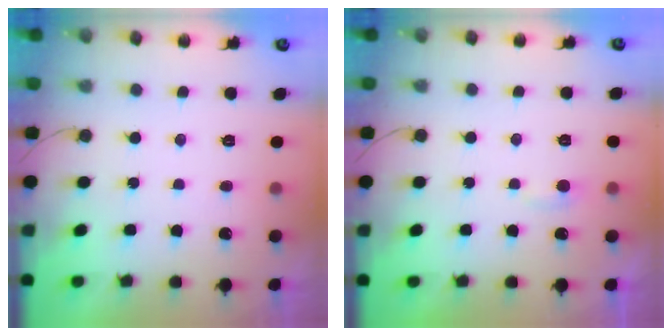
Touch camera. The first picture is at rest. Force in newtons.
{"total": 2.7, "press": 2.7, "slide": 0.2}